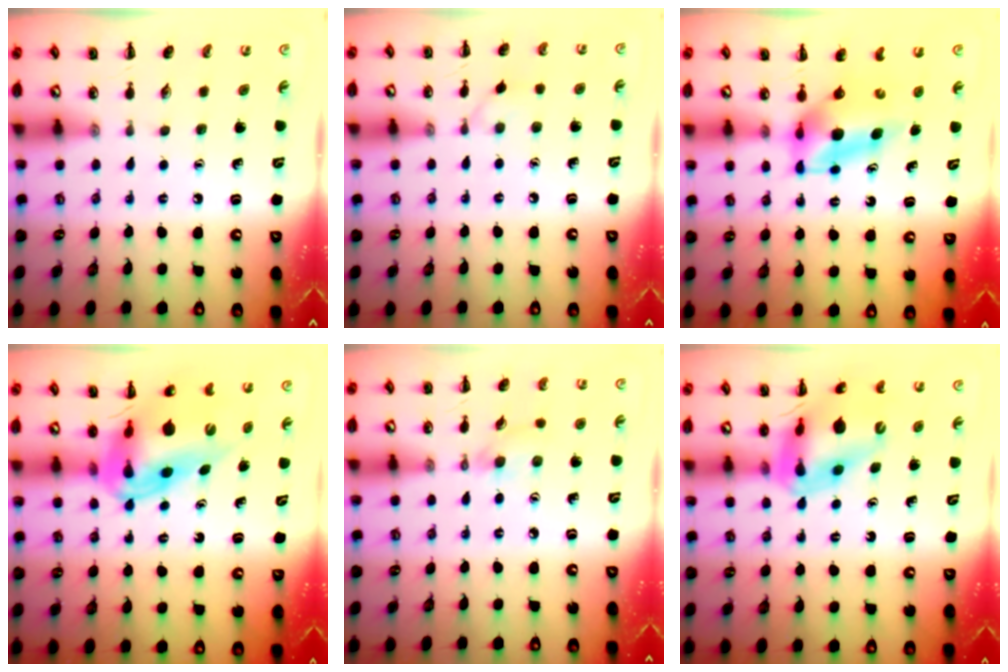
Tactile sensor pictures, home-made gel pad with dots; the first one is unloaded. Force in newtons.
{"total": 2.8, "press": 2.5, "slide": 1.1}
{"total": 5.7, "press": 5.6, "slide": 0.9}
{"total": 14.3, "press": 13.6, "slide": 4.4}
{"total": 3.4, "press": 3.1, "slide": 1.3}
{"total": 13.7, "press": 13.2, "slide": 3.7}